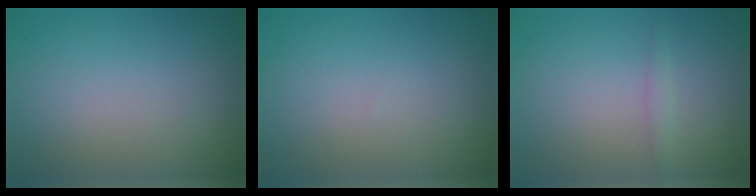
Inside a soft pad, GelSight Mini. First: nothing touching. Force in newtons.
{"total": 0.0}
{"total": 0.8, "press": 0.8, "slide": 0.1}